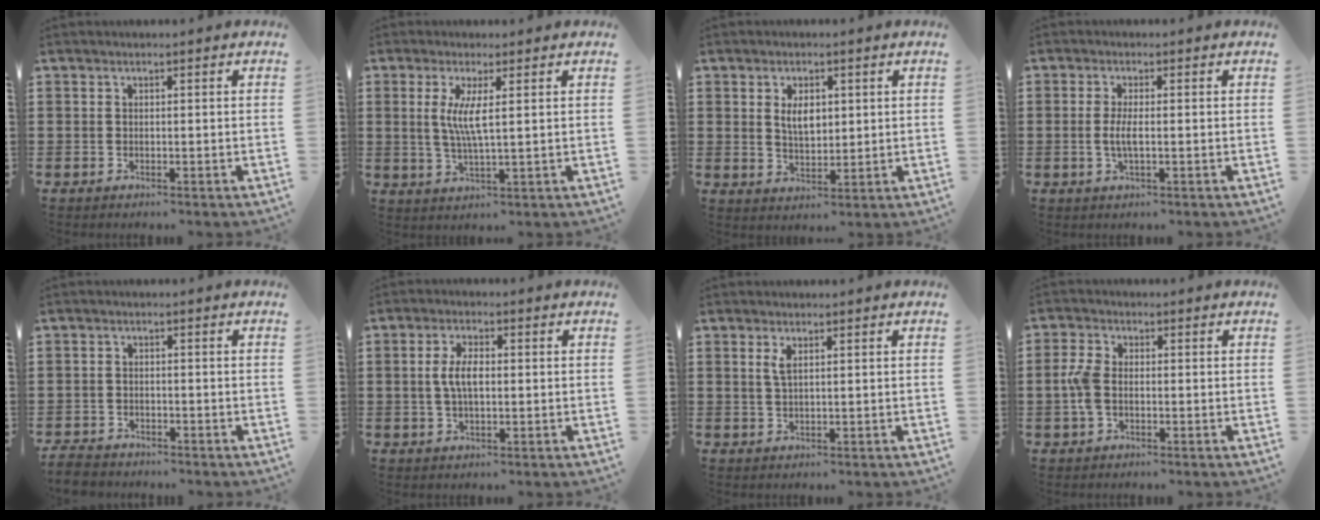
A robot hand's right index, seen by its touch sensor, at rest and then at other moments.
{"total": 4.9, "force": [0.9, 0.5, 4.8], "torque": [-0.102, -0.008, 0.010]}
{"total": 4.0, "force": [1.0, 2.2, 3.2], "torque": [-0.052, 0.001, 0.013]}
{"total": 2.9, "force": [-0.4, 0.7, 2.8], "torque": [-0.065, -0.006, -0.012]}
{"total": 2.6, "force": [-2.5, 0.5, 0.4], "torque": [-0.019, -0.004, -0.054]}
{"total": 4.5, "force": [0.1, 1.9, 4.1], "torque": [-0.096, 0.000, -0.006]}
{"total": 1.8, "force": [0.8, 0.5, 1.6], "torque": [-0.034, 0.002, 0.012]}
{"total": 4.3, "force": [-0.6, 2.6, 3.4], "torque": [-0.094, -0.005, -0.019]}